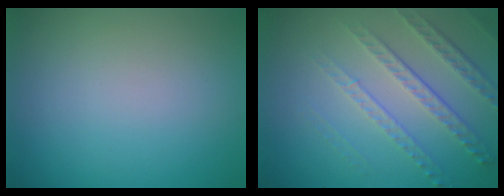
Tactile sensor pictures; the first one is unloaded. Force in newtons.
{"total": 4.9, "press": 3.3, "slide": 3.7}